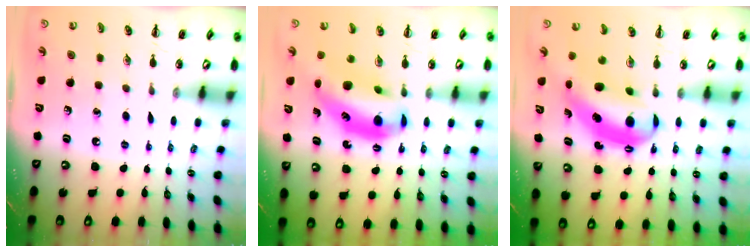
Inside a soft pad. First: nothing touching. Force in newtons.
{"total": 12.2, "press": 11.8, "slide": 3.1}
{"total": 7.2, "press": 7.0, "slide": 1.5}